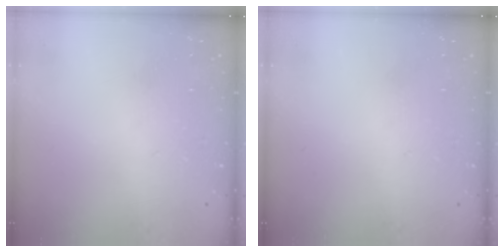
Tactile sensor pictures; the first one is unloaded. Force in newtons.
{"total": 0.0}